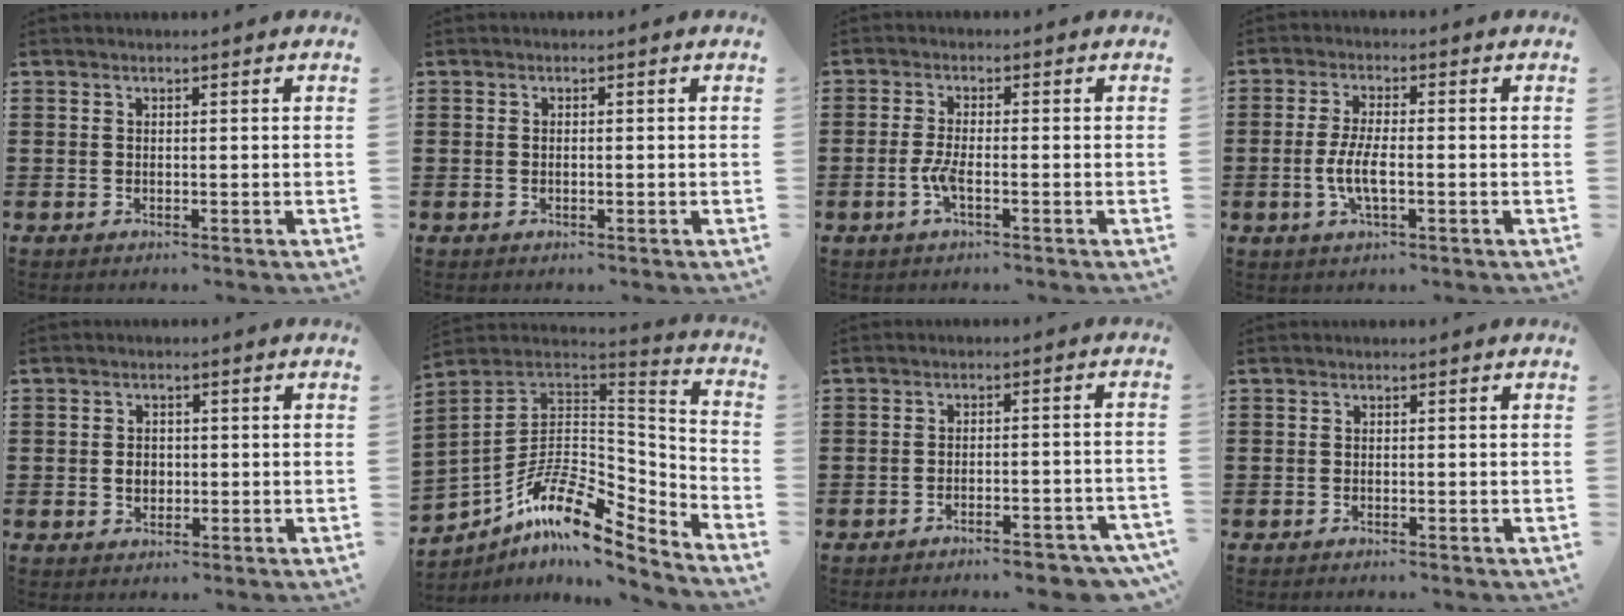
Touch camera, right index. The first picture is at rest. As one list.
[{"total": 0.5, "force": [-0.1, 0.2, 0.5], "torque": [-0.011, -0.002, -0.002]}, {"total": 3.2, "force": [-1.3, 0.6, 2.9], "torque": [-0.072, -0.007, -0.030]}, {"total": 5.1, "force": [-1.4, 1.4, 4.7], "torque": [-0.109, -0.005, -0.034]}, {"total": 2.3, "force": [-0.3, 1.7, 1.5], "torque": [-0.025, -0.001, -0.008]}, {"total": 12.3, "force": [-6.3, 5.8, 8.8], "torque": [-0.167, -0.006, -0.124]}, {"total": 4.4, "force": [-4.0, 0.2, 1.8], "torque": [-0.029, -0.005, -0.075]}, {"total": 0.0}]